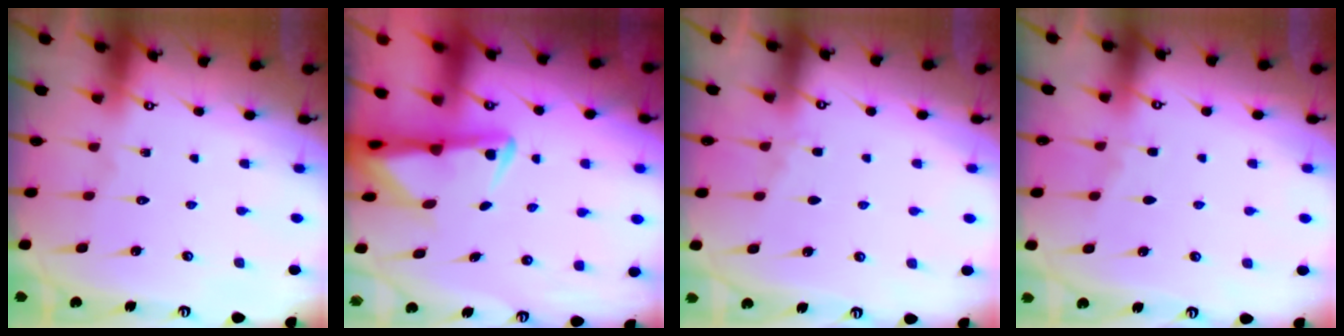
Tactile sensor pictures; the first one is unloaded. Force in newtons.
{"total": 3.5, "press": 3.4, "slide": 0.6}
{"total": 2.8, "press": 2.8, "slide": 0.5}
{"total": 2.8, "press": 2.8, "slide": 0.4}